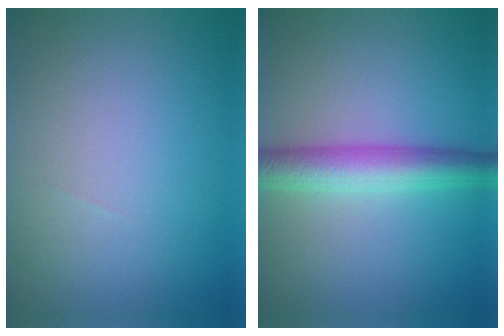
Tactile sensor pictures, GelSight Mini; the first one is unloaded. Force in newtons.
{"total": 4.6, "press": 4.6, "slide": 0.1}